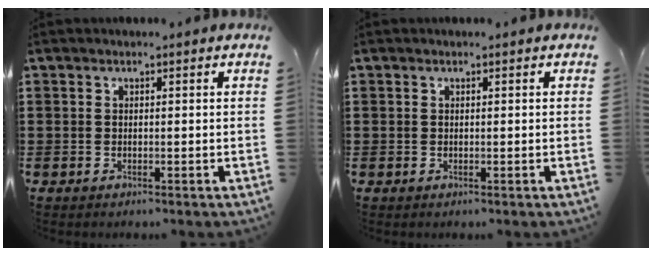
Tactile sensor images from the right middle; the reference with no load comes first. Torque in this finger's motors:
{"motor_torque": [0.00, 0.00, 0.00, -0.01]}